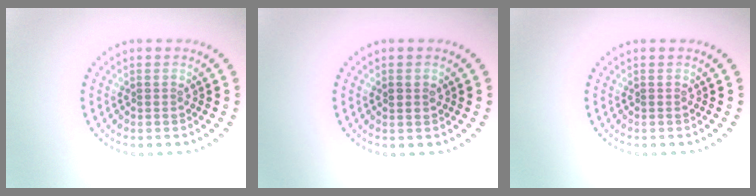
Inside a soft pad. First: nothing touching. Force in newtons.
{"total": 1.0, "press": 1.0, "slide": 0.3}
{"total": 0.0}